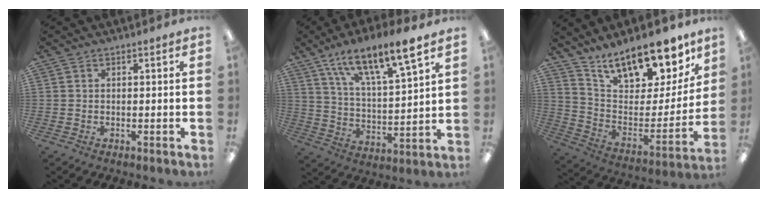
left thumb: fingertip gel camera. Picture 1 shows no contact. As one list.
[{"total": 13.8, "force": [11.1, 2.7, 7.7], "torque": [-0.140, -0.069, 0.188]}, {"total": 18.2, "force": [14.2, 7.8, 8.3], "torque": [-0.123, -0.106, 0.249]}]